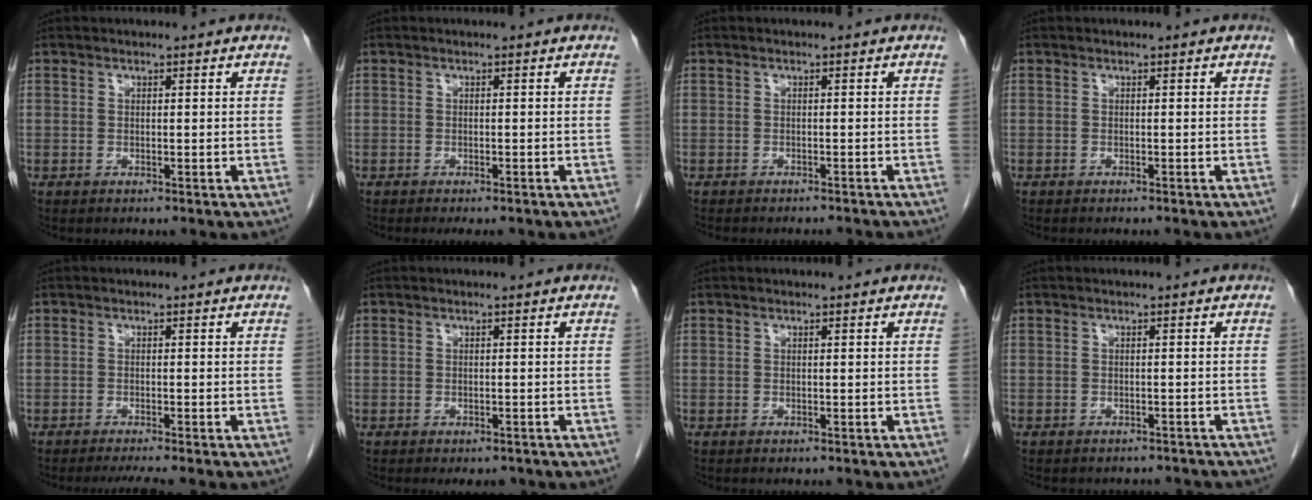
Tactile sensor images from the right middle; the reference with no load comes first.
{"total": 2.8, "force": [-2.3, 1.0, 1.2], "torque": [-0.010, -0.005, -0.029]}
{"total": 6.7, "force": [-6.2, 1.1, 2.2], "torque": [-0.018, -0.008, -0.071]}
{"total": 1.8, "force": [-1.6, 0.1, 0.8], "torque": [-0.009, 0.000, -0.018]}
{"total": 3.0, "force": [-2.5, -0.5, 1.5], "torque": [-0.022, -0.007, -0.041]}
{"total": 2.2, "force": [-1.7, 1.2, 0.7], "torque": [-0.006, 0.000, -0.017]}
{"total": 0.0}
{"total": 6.3, "force": [-5.8, 2.2, 1.4], "torque": [-0.014, 0.003, -0.060]}